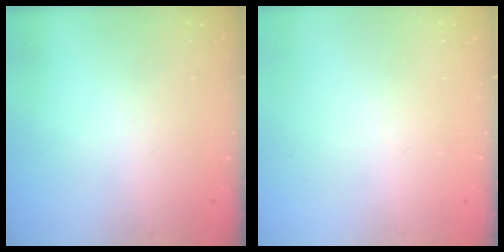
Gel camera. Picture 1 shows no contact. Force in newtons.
{"total": 0.0}